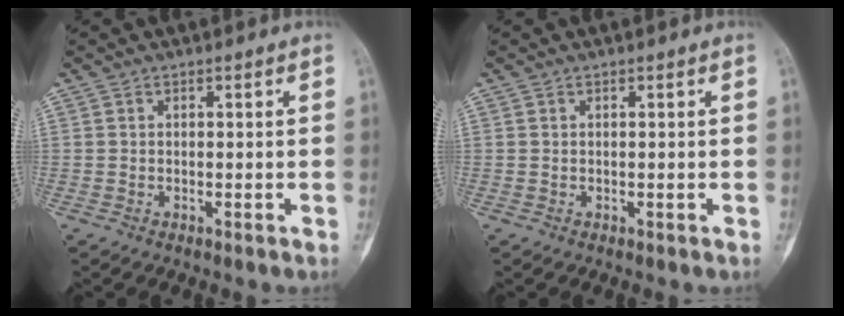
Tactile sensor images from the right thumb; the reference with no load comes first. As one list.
[{"total": 0.0}]